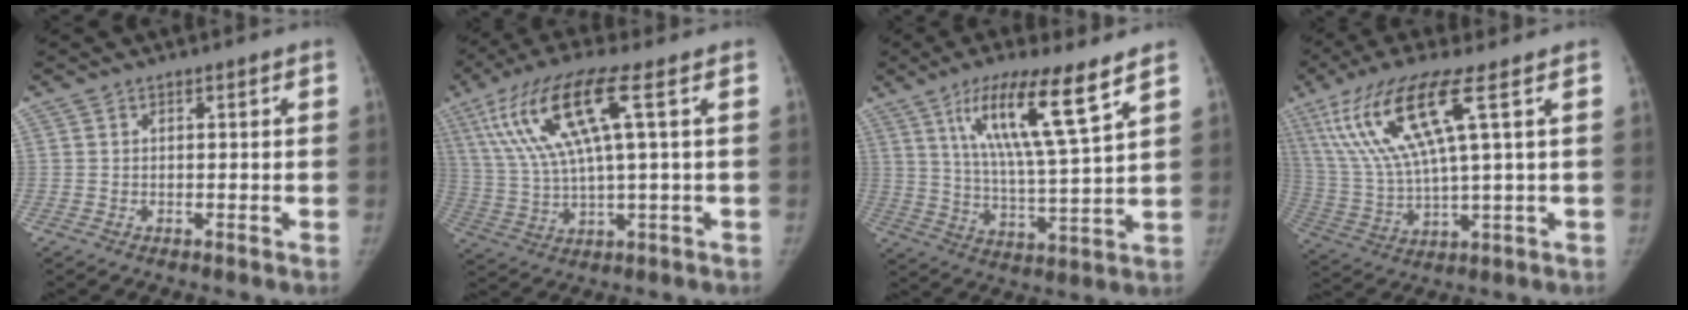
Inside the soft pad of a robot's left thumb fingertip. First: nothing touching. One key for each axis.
{"total": 14.7, "fx": 5.2, "fy": 2.4, "fz": 13.5, "tx": -0.308, "ty": 0.006, "tz": 0.105}
{"total": 15.3, "fx": 8.4, "fy": 1.7, "fz": 12.7, "tx": -0.223, "ty": -0.041, "tz": 0.153}
{"total": 16.1, "fx": 6.7, "fy": 2.4, "fz": 14.4, "tx": -0.330, "ty": -0.014, "tz": 0.137}